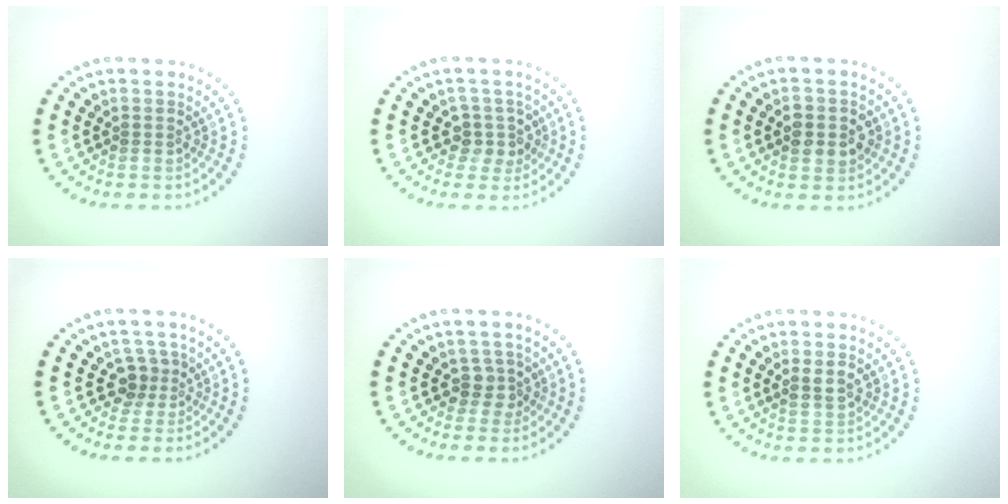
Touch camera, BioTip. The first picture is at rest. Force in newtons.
{"total": 2.3, "press": 1.9, "slide": 1.3}
{"total": 2.6, "press": 2.6, "slide": 0.3}
{"total": 2.3, "press": 1.8, "slide": 1.4}
{"total": 1.9, "press": 1.5, "slide": 1.2}
{"total": 1.6, "press": 1.6, "slide": 0.4}